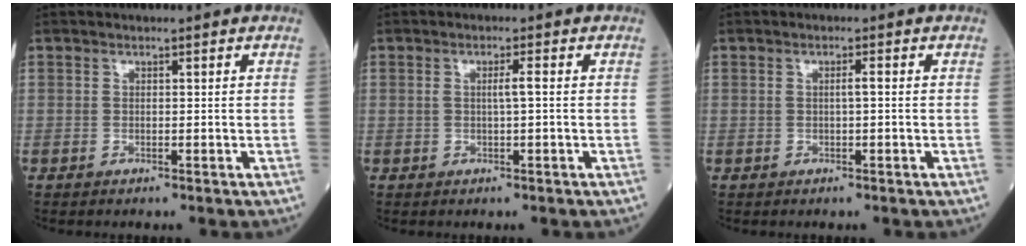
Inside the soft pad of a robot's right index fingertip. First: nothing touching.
{"total": 1.8, "force": [0.1, -0.1, 1.8], "torque": [-0.032, 0.002, 0.001]}
{"total": 1.1, "force": [0.1, 0.0, 1.1], "torque": [-0.022, 0.002, 0.001]}